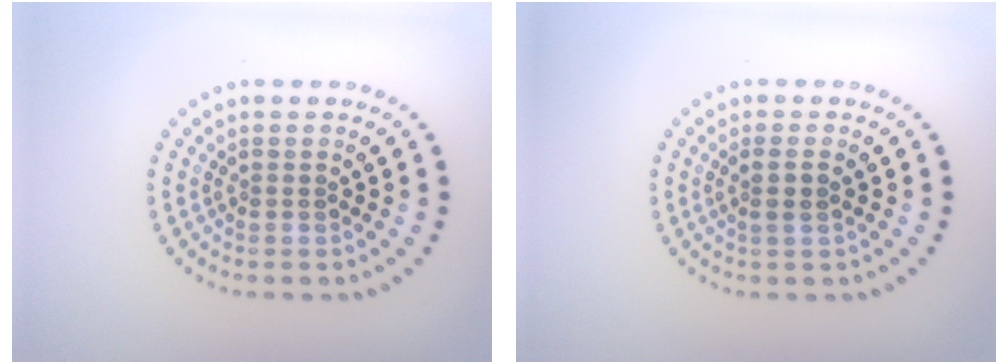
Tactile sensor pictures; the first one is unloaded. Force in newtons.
{"total": 1.5, "press": 1.3, "slide": 0.6}